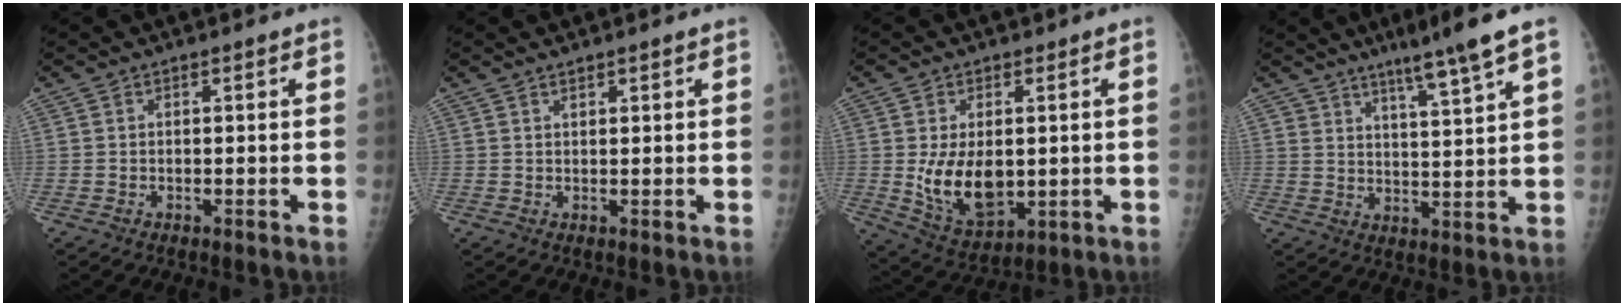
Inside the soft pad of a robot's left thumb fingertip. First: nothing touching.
{"total": 1.1, "force": [0.9, 0.5, 0.4], "torque": [-0.001, -0.005, 0.012]}
{"total": 11.7, "force": [-0.3, 7.5, 9.0], "torque": [-0.129, -0.019, 0.016]}
{"total": 8.4, "force": [5.8, -0.1, 6.1], "torque": [-0.096, -0.035, 0.095]}